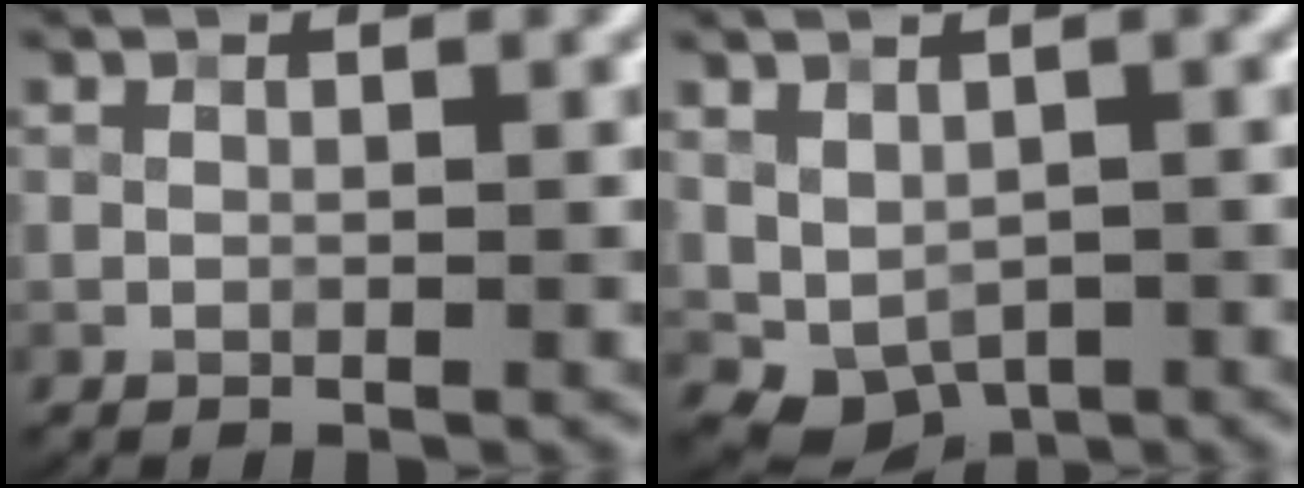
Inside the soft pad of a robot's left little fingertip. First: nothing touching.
{"total": 3.0, "force": [0.0, 2.3, 2.0], "torque": [-0.033, -0.014, 0.012]}